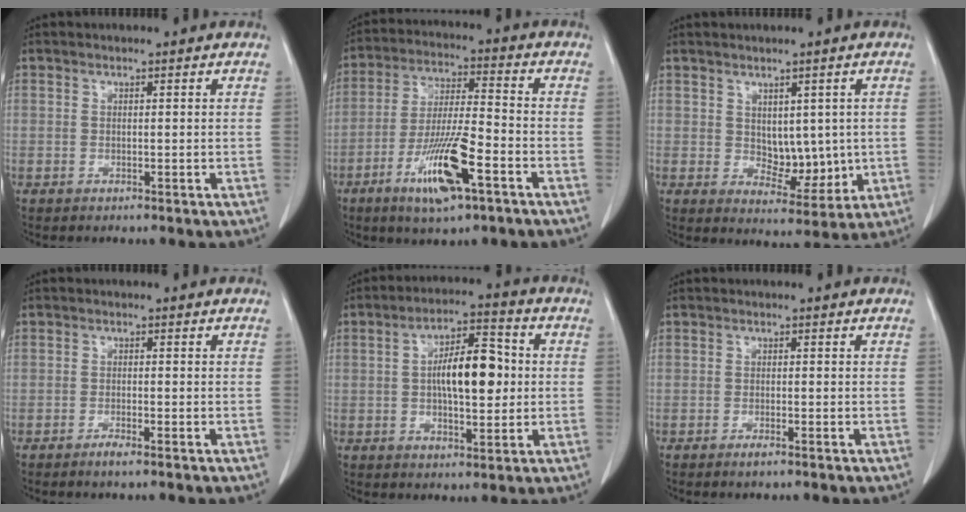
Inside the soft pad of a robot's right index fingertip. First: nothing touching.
{"total": 12.6, "force": [-6.1, 2.0, 10.9], "torque": [-0.209, -0.013, -0.108]}
{"total": 6.0, "force": [0.4, 3.7, 4.8], "torque": [-0.063, -0.007, 0.024]}
{"total": 1.6, "force": [-1.2, 0.0, 1.1], "torque": [-0.024, -0.003, -0.022]}
{"total": 10.4, "force": [0.4, 3.7, 9.7], "torque": [-0.167, 0.018, 0.006]}
{"total": 1.3, "force": [-0.9, 0.1, 0.9], "torque": [-0.019, -0.002, -0.015]}